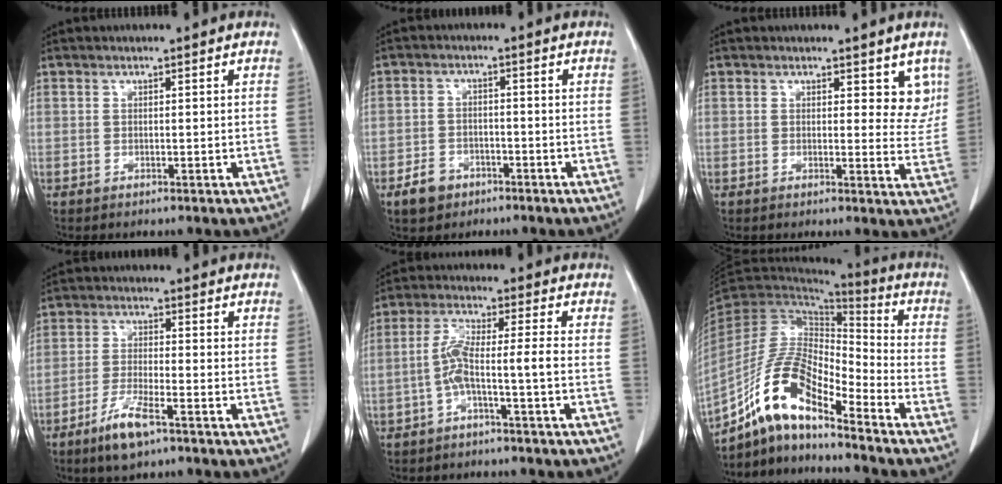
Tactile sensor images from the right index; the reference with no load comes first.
{"total": 4.5, "force": [-2.7, 3.3, 1.4], "torque": [-0.026, 0.008, -0.041]}
{"total": 4.8, "force": [3.1, 2.5, 2.5], "torque": [-0.004, -0.015, 0.029]}
{"total": 6.4, "force": [-4.2, 1.1, 4.7], "torque": [-0.100, -0.009, -0.078]}
{"total": 5.6, "force": [-2.0, -0.4, 5.2], "torque": [-0.105, 0.021, -0.037]}
{"total": 13.2, "force": [-9.2, 3.3, 8.8], "torque": [-0.179, 0.017, -0.170]}